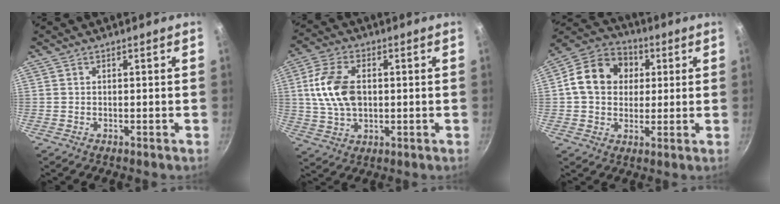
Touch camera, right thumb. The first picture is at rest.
{"total": 11.4, "force": [1.2, 7.3, 8.8], "torque": [-0.160, 0.008, 0.020]}
{"total": 13.9, "force": [2.6, 11.4, 7.6], "torque": [-0.107, 0.019, 0.025]}